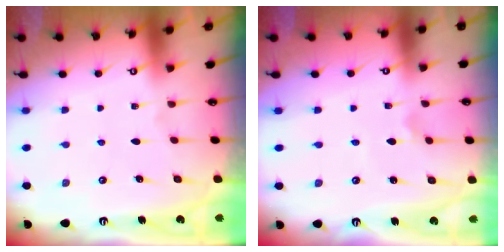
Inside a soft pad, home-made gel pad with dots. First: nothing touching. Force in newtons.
{"total": 2.1, "press": 2.0, "slide": 0.4}